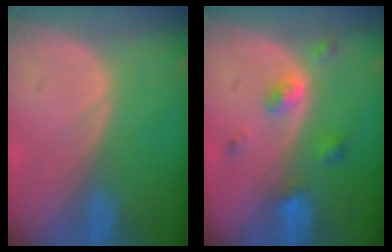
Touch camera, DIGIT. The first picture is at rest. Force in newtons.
{"total": 4.4, "press": 4.1, "slide": 1.6}